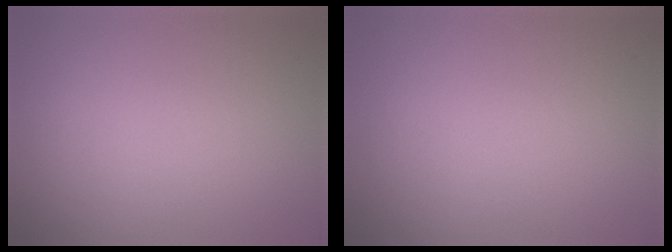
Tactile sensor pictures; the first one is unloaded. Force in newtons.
{"total": 0.0}